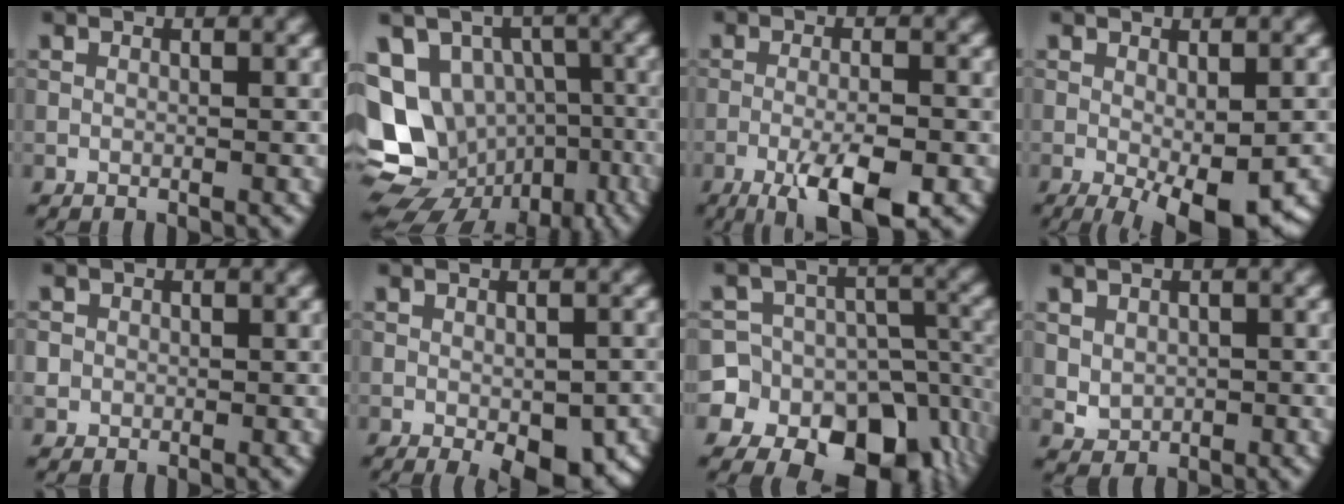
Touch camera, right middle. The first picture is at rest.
{"total": 13.4, "force": [-5.2, 11.0, 5.6], "torque": [-0.113, -0.016, -0.077]}
{"total": 6.5, "force": [-3.4, 1.5, 5.2], "torque": [-0.093, -0.004, -0.058]}
{"total": 6.9, "force": [-2.6, 2.0, 6.1], "torque": [-0.093, -0.018, -0.031]}
{"total": 1.1, "force": [-0.1, 1.1, 0.2], "torque": [0.004, -0.003, -0.002]}
{"total": 6.9, "force": [-3.1, 3.1, 5.3], "torque": [-0.068, -0.021, -0.026]}
{"total": 18.3, "force": [-9.2, 14.6, 6.0], "torque": [-0.090, -0.042, -0.144]}
{"total": 1.8, "force": [0.2, 1.6, 0.8], "torque": [-0.014, -0.006, 0.009]}